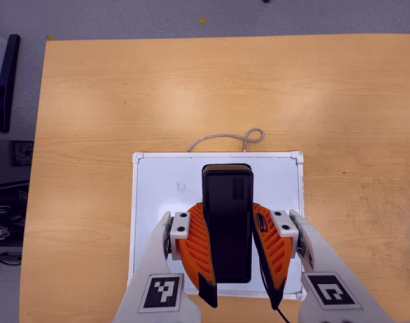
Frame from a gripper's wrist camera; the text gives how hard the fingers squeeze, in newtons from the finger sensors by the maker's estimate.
{"total": 9.1, "left": 7.9, "right": 10.4}